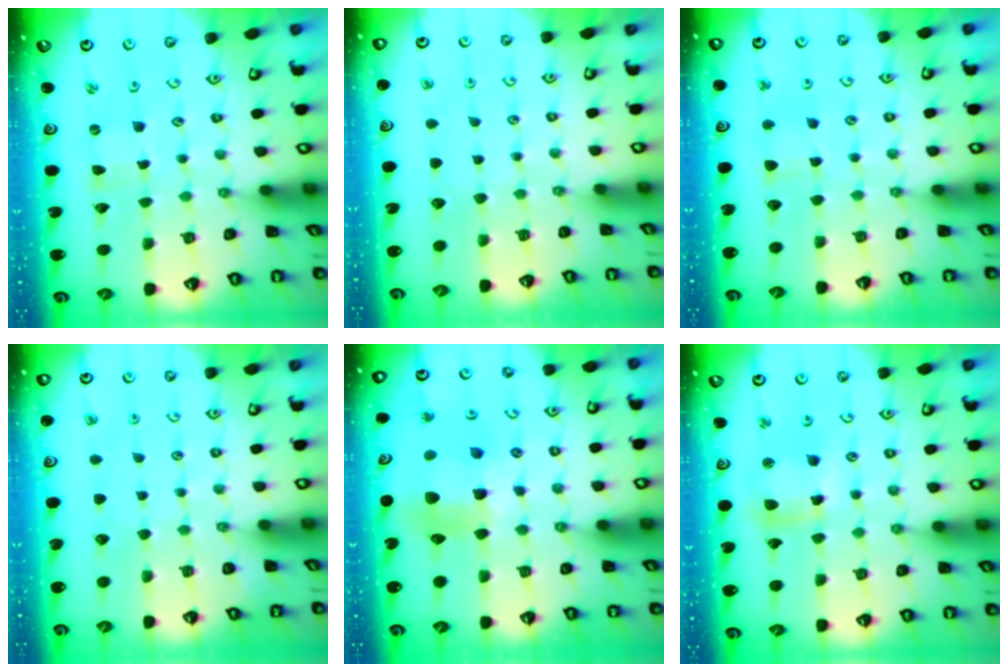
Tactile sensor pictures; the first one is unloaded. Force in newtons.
{"total": 0.0}
{"total": 2.8, "press": 2.8, "slide": 0.5}
{"total": 0.0}
{"total": 10.0, "press": 9.9, "slide": 1.4}
{"total": 8.9, "press": 8.7, "slide": 1.4}